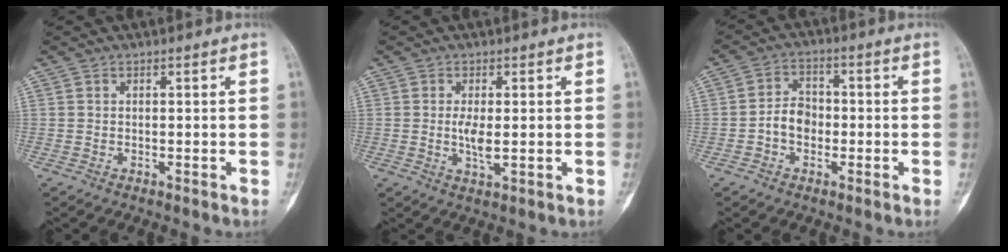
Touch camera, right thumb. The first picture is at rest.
{"total": 3.8, "force": [0.0, 1.3, 3.6], "torque": [-0.076, -0.010, 0.000]}
{"total": 5.4, "force": [-1.3, 4.1, 3.2], "torque": [-0.038, 0.022, -0.032]}